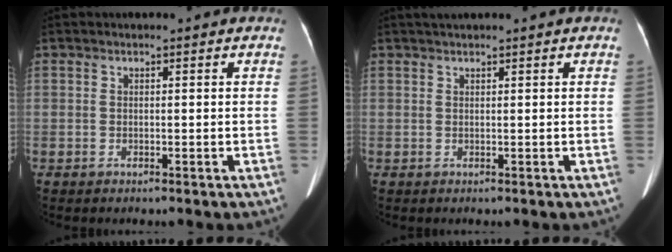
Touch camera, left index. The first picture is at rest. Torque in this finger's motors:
{"motor_torque": [0.84, -1.30, 0.08, 0.11]}